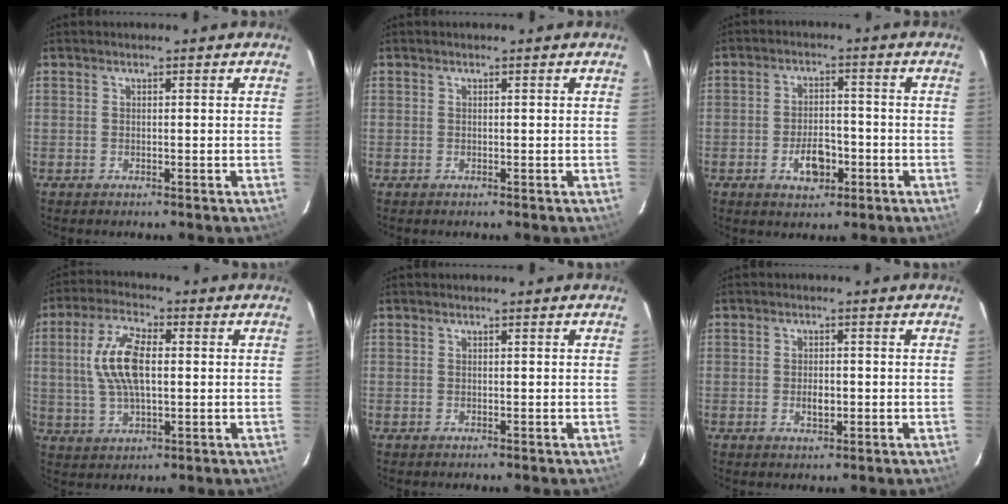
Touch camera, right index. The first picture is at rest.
{"total": 0.0}
{"total": 6.0, "force": [-2.8, 3.3, 4.1], "torque": [-0.078, 0.005, -0.040]}
{"total": 10.9, "force": [1.0, 4.8, 9.8], "torque": [-0.200, 0.012, 0.021]}
{"total": 0.0}
{"total": 2.9, "force": [-0.7, 1.6, 2.4], "torque": [-0.041, -0.002, -0.012]}